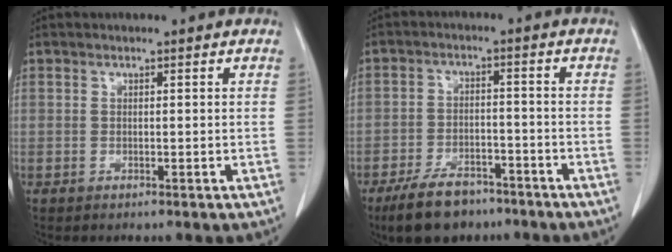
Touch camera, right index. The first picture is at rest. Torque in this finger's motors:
{"motor_torque": [0.13, -0.20, -0.01, -0.05]}